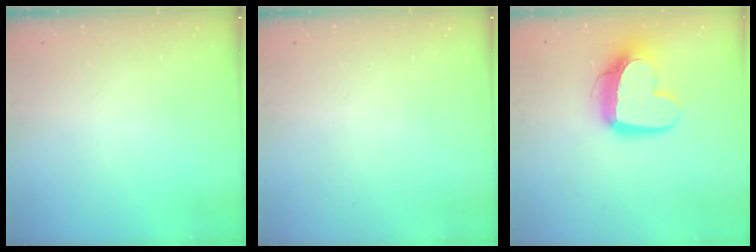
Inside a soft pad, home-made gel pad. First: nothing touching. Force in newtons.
{"total": 0.0}
{"total": 14.4, "press": 14.3, "slide": 1.3}